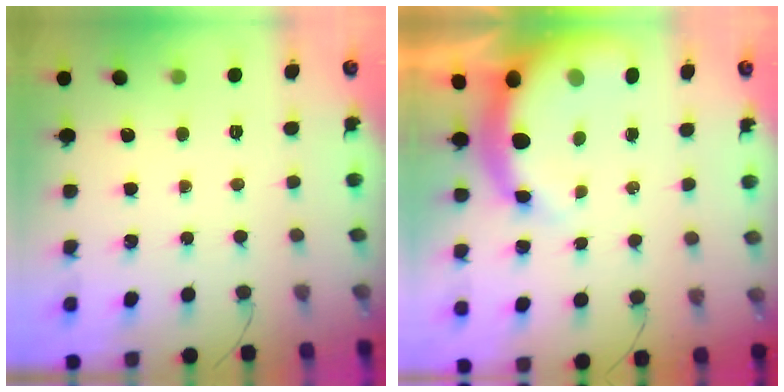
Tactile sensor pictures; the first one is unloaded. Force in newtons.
{"total": 11.5, "press": 11.1, "slide": 2.7}